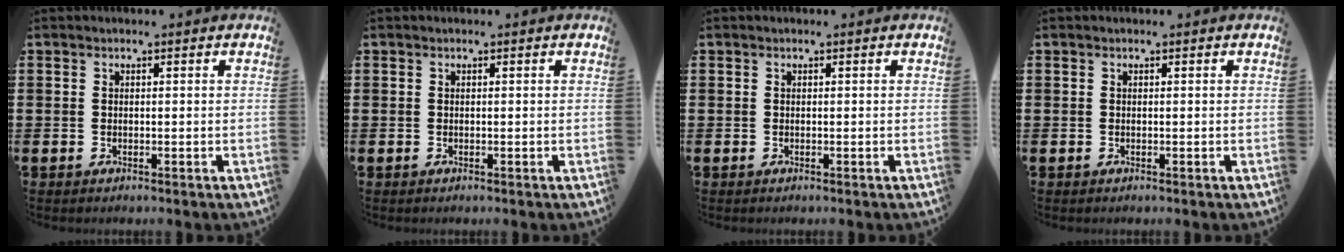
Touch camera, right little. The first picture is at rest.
{"total": 0.0}
{"total": 0.0}
{"total": 0.0}